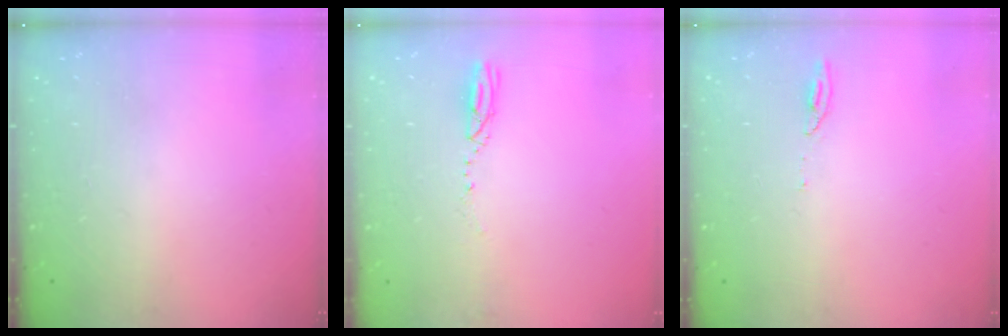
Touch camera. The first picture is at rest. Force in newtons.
{"total": 3.5, "press": 3.4, "slide": 0.7}
{"total": 4.1, "press": 4.0, "slide": 0.5}